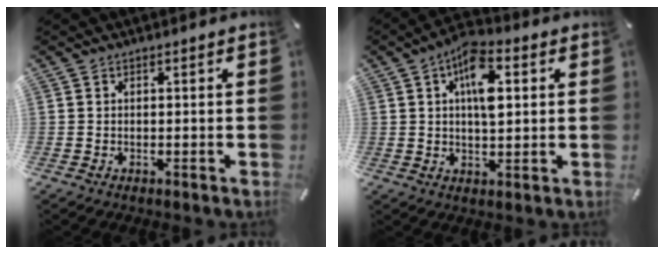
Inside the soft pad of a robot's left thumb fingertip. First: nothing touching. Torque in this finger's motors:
{"motor_torque": [1.44, 2.09, 1.34, -0.52, 0.39]}